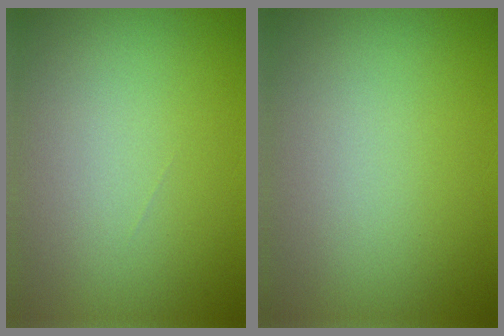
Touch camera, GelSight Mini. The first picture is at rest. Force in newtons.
{"total": 0.0}